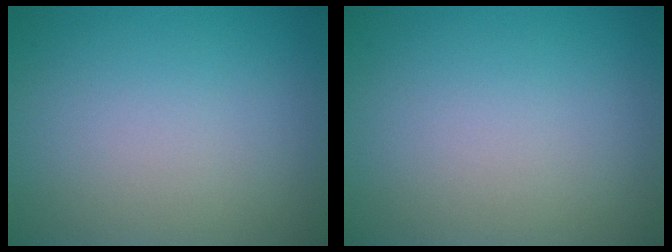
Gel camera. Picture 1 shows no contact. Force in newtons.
{"total": 0.0}